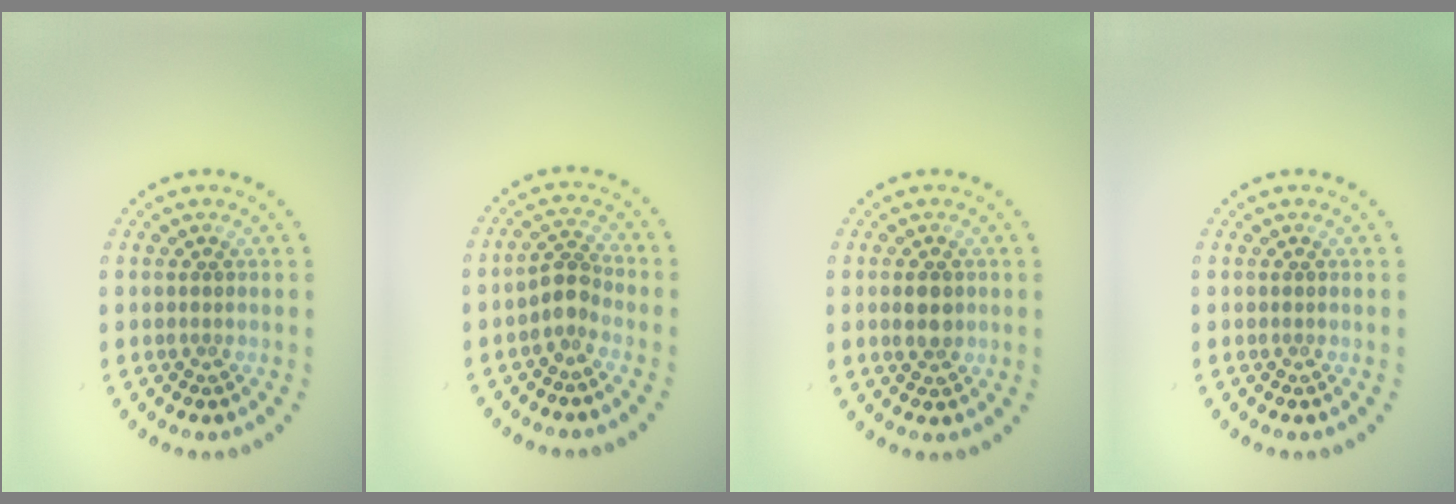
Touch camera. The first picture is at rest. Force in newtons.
{"total": 2.0, "press": 1.6, "slide": 1.2}
{"total": 2.1, "press": 2.1, "slide": 0.0}
{"total": 0.0}